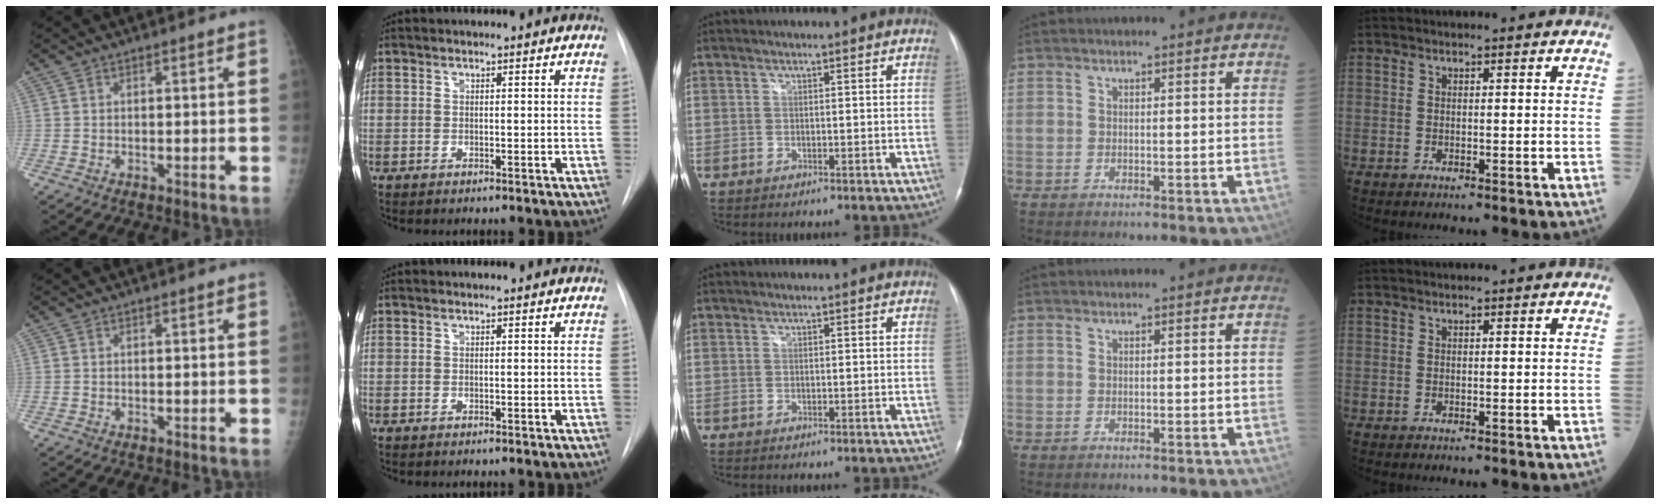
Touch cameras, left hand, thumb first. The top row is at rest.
{}